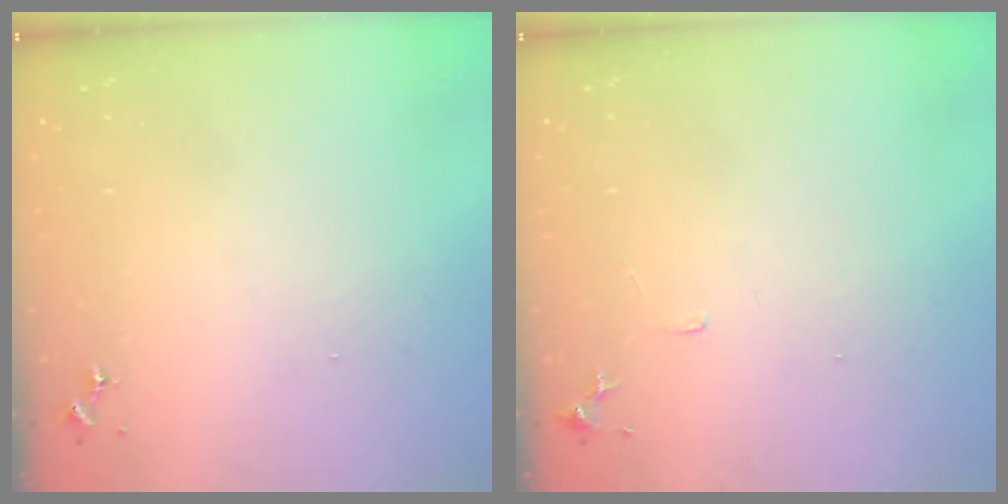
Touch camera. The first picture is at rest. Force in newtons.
{"total": 5.7, "press": 5.6, "slide": 0.6}